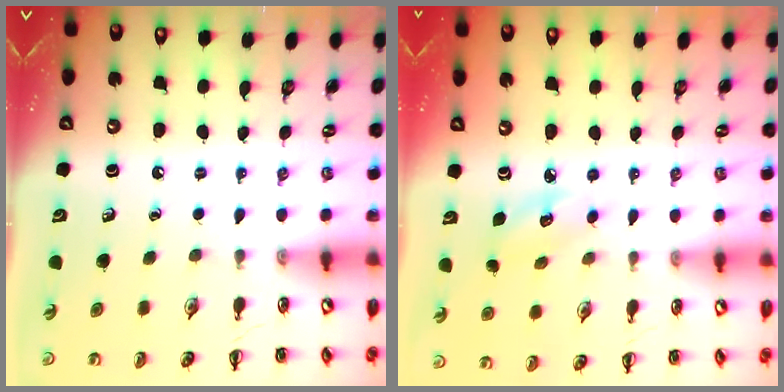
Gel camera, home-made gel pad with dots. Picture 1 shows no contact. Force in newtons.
{"total": 3.9, "press": 3.8, "slide": 0.8}